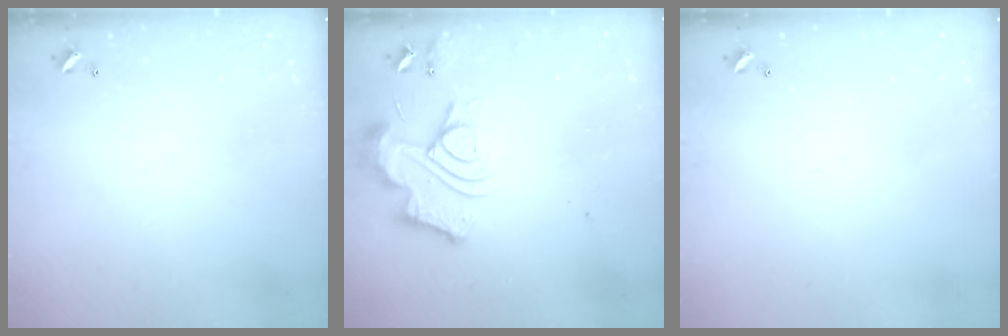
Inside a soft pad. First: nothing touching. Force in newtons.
{"total": 13.0, "press": 12.9, "slide": 1.3}
{"total": 0.0}